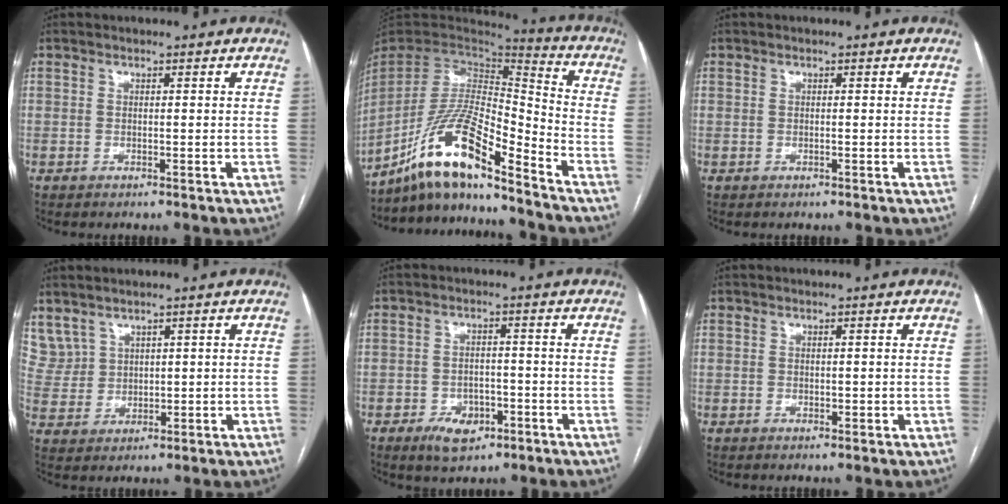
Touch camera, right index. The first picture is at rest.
{"total": 15.3, "force": [-11.4, 2.1, 9.9], "torque": [-0.197, 0.009, -0.211]}
{"total": 0.0}
{"total": 7.0, "force": [4.3, 5.3, 1.2], "torque": [-0.044, 0.024, 0.107]}
{"total": 5.1, "force": [-2.7, 3.2, 2.9], "torque": [-0.046, 0.005, -0.034]}
{"total": 1.1, "force": [0.0, 0.8, 0.7], "torque": [-0.013, 0.003, 0.004]}